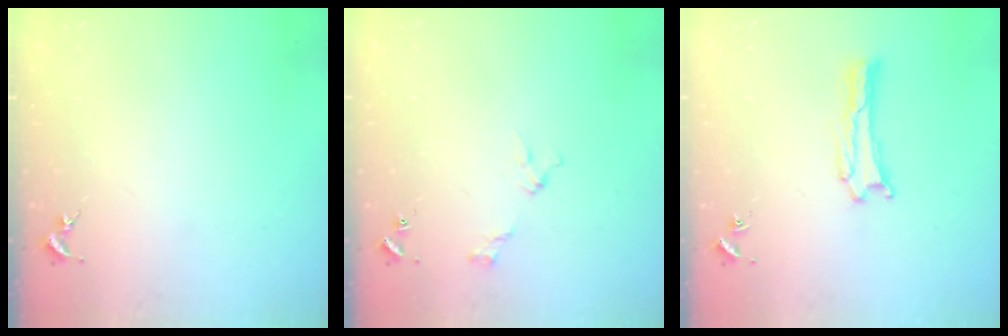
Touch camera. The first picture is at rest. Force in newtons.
{"total": 2.7, "press": 2.6, "slide": 0.3}
{"total": 0.9, "press": 0.9, "slide": 0.0}